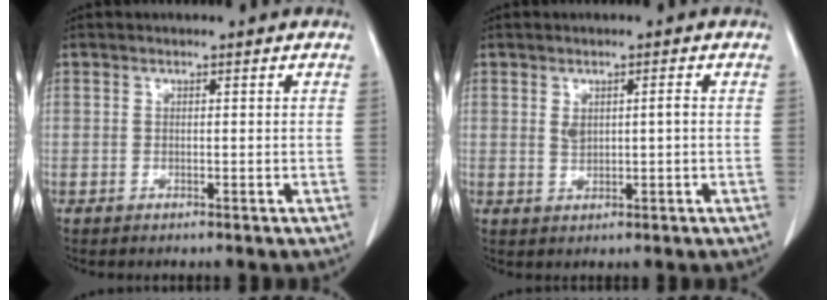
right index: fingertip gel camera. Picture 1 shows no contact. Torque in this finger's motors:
{"motor_torque": [0.06, 0.02, 0.01, 0.01]}